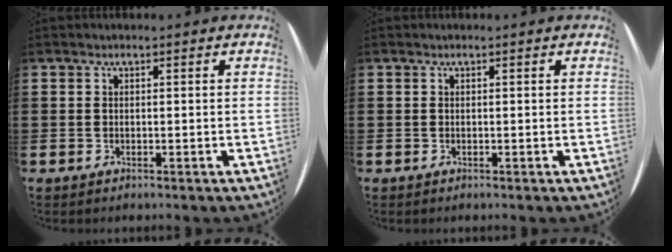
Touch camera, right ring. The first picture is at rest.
{"total": 0.0}